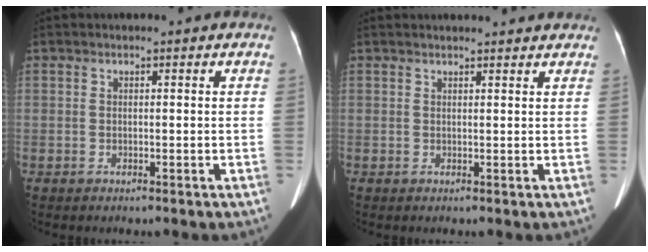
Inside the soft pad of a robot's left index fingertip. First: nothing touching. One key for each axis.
{"total": 6.4, "fx": 6.1, "fy": 0.5, "fz": 1.8, "tx": -0.020, "ty": 0.023, "tz": 0.062}